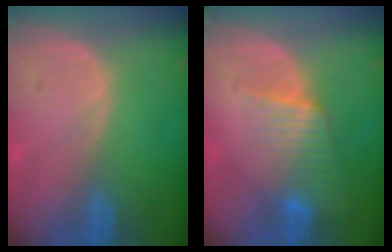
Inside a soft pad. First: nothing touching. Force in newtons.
{"total": 6.4, "press": 5.9, "slide": 2.5}